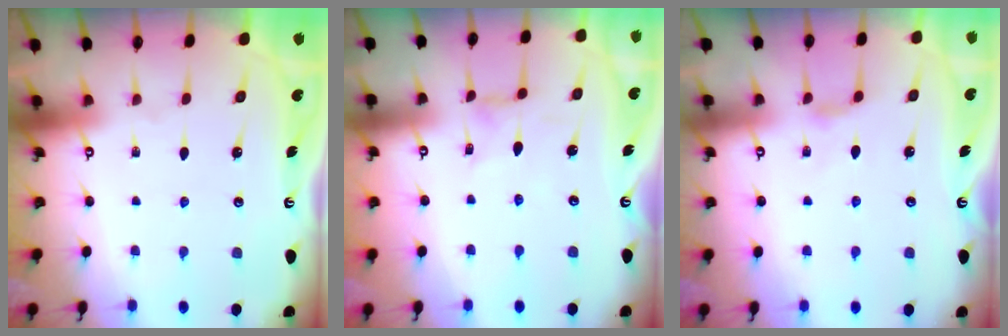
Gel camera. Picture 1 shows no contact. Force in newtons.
{"total": 1.0, "press": 1.0, "slide": 0.1}
{"total": 3.9, "press": 3.8, "slide": 0.6}